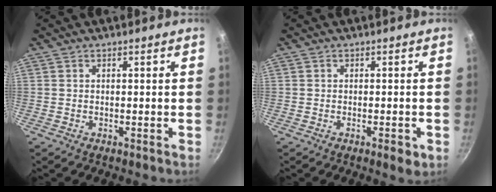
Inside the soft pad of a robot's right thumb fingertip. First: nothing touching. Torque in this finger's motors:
{"motor_torque": [-0.17, 0.10, -0.31, 0.15, -0.01]}